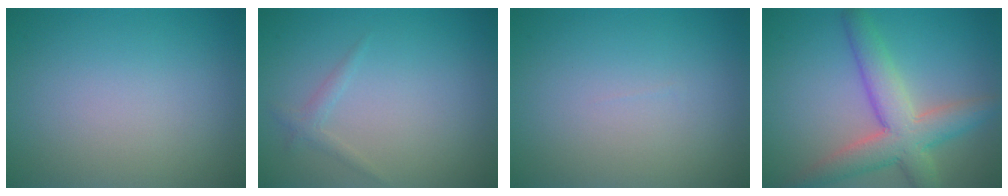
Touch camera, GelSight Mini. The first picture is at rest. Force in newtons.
{"total": 1.0, "press": 1.0, "slide": 0.0}
{"total": 0.0}
{"total": 6.1, "press": 6.1, "slide": 0.5}